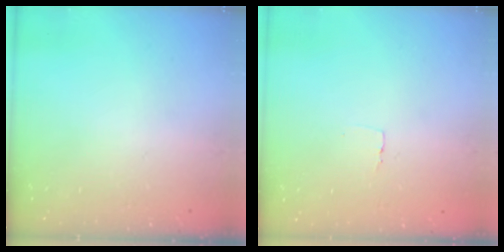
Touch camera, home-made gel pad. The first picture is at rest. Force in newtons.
{"total": 2.3, "press": 2.3, "slide": 0.1}